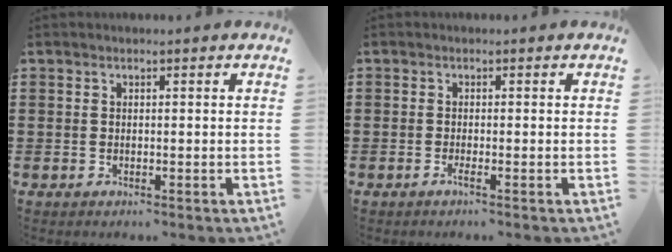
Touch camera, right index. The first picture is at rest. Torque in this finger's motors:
{"motor_torque": [0.23, 0.25, 0.04, 0.03]}